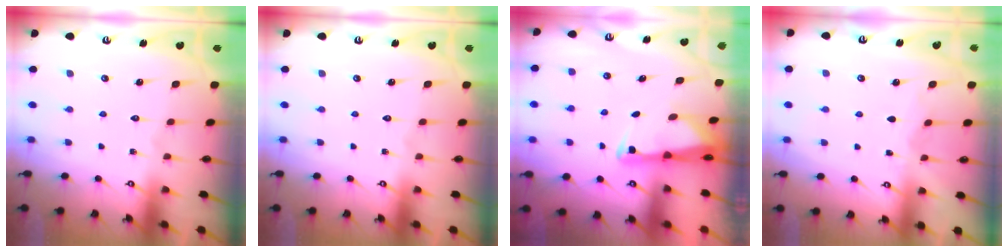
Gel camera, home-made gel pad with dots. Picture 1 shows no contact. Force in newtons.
{"total": 0.0}
{"total": 2.7, "press": 2.7, "slide": 0.5}
{"total": 2.7, "press": 2.7, "slide": 0.3}